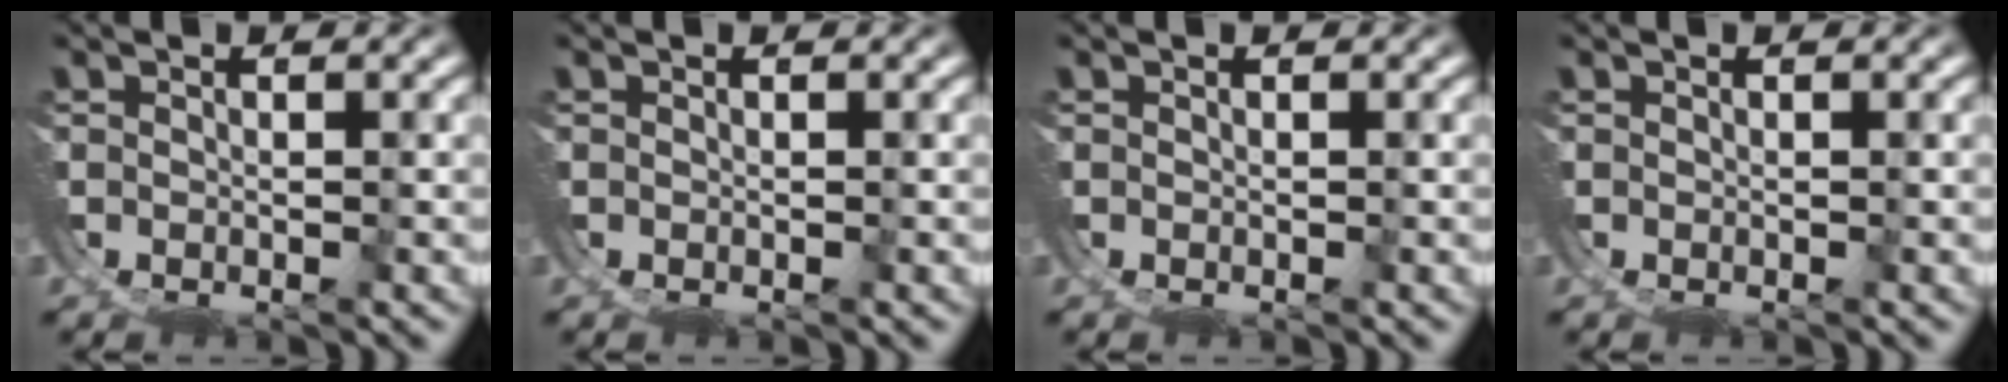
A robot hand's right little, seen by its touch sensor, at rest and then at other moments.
{"total": 0.0}
{"total": 0.0}
{"total": 0.0}